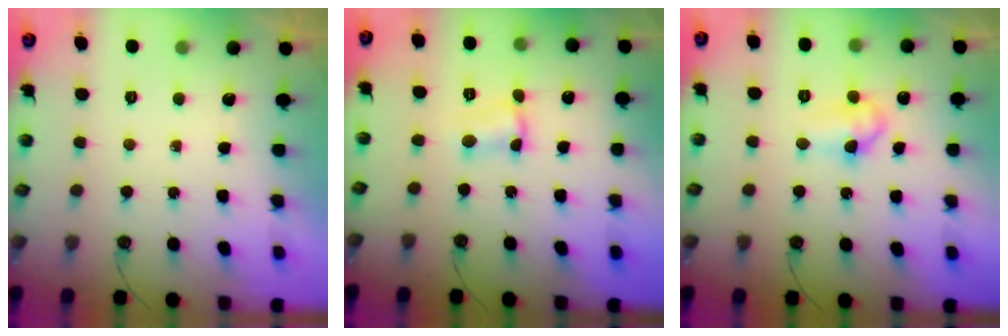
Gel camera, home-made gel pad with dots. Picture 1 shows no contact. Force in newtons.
{"total": 2.1, "press": 2.1, "slide": 0.2}
{"total": 7.6, "press": 7.6, "slide": 0.9}